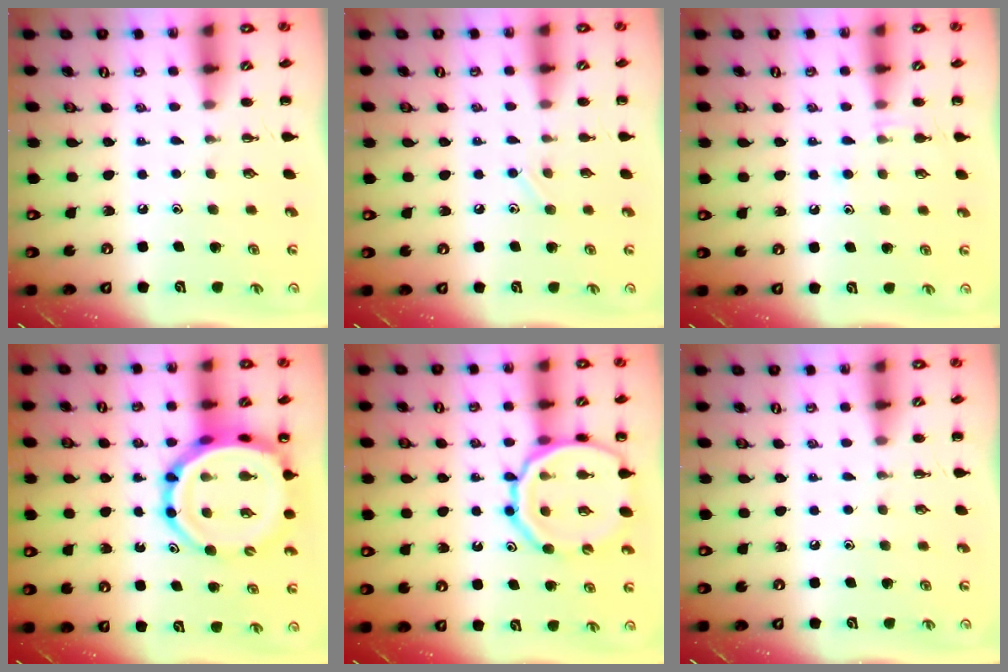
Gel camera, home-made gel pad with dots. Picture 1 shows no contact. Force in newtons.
{"total": 6.1, "press": 5.8, "slide": 1.9}
{"total": 6.2, "press": 5.9, "slide": 2.0}
{"total": 14.4, "press": 13.8, "slide": 4.2}
{"total": 17.4, "press": 17.3, "slide": 2.5}
{"total": 0.0}